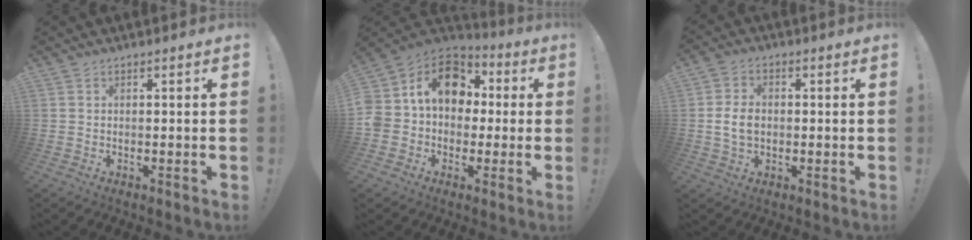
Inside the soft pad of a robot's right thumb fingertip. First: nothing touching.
{"total": 16.0, "force": [3.2, 13.1, 8.6], "torque": [-0.135, 0.010, 0.070]}
{"total": 7.0, "force": [-0.5, 4.9, 5.0], "torque": [-0.081, 0.002, -0.011]}